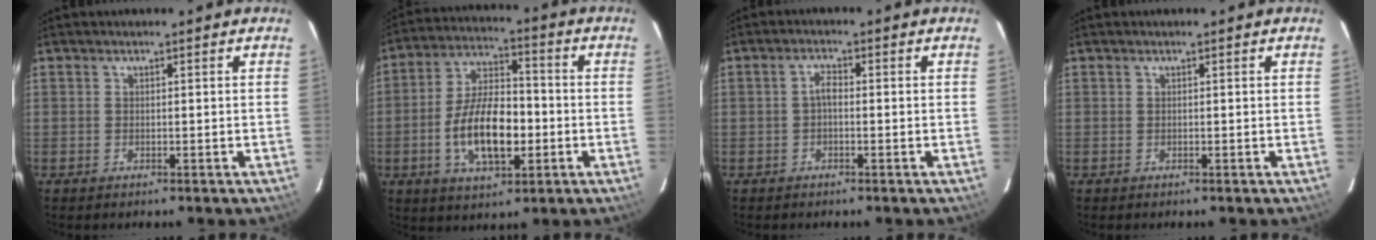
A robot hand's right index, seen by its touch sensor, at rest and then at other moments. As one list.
[{"total": 14.0, "force": [-3.4, 6.6, 11.9], "torque": [-0.232, 0.006, -0.054]}, {"total": 1.8, "force": [-0.5, 0.9, 1.5], "torque": [-0.032, 0.009, -0.011]}, {"total": 0.0}]